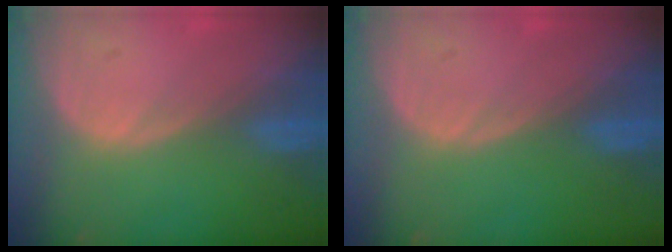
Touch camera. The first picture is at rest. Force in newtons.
{"total": 0.0}